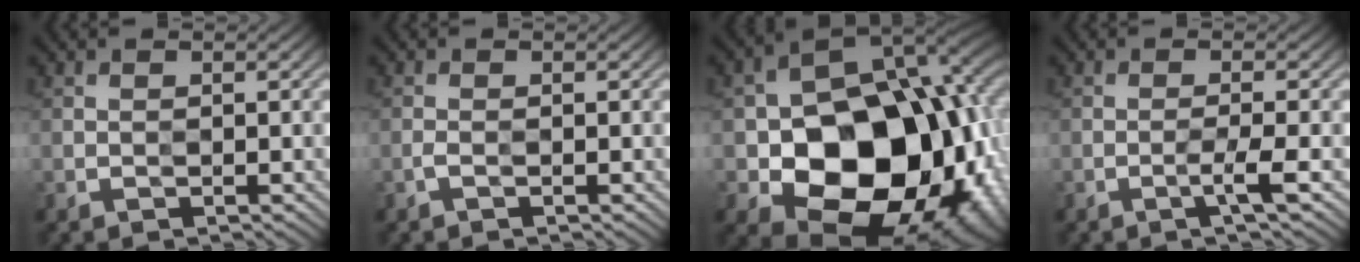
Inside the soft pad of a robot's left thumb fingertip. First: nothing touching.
{"total": 0.8, "force": [-0.7, 0.0, 0.4], "torque": [-0.014, 0.000, -0.014]}
{"total": 20.0, "force": [-4.9, 14.6, 12.7], "torque": [-0.202, -0.041, -0.056]}
{"total": 1.8, "force": [-1.3, -0.5, 1.2], "torque": [-0.020, 0.012, -0.032]}